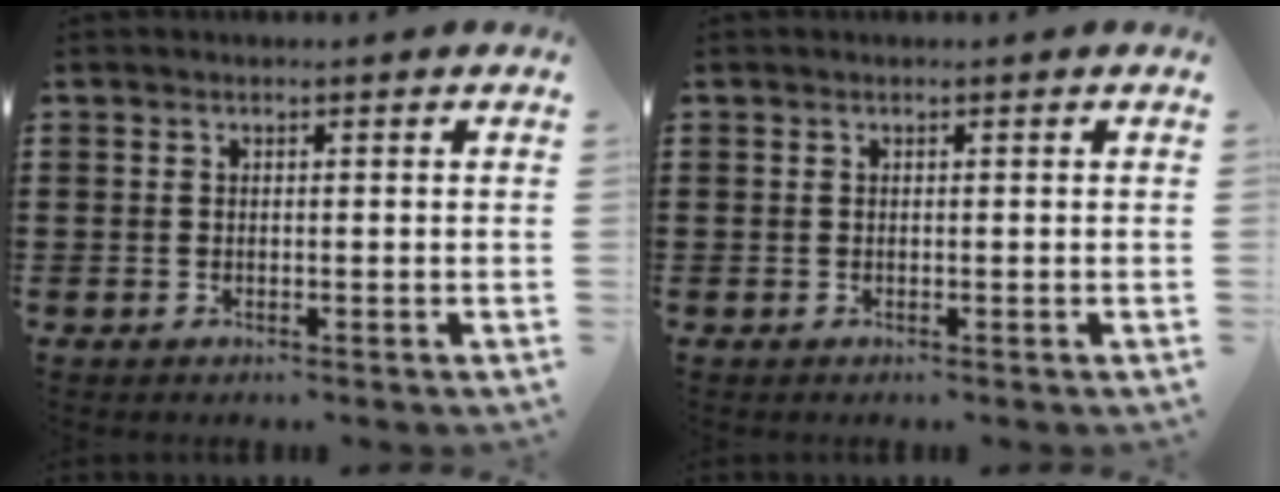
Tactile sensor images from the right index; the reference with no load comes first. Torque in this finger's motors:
{"motor_torque": [0.10, 1.05, 0.00, 0.01]}